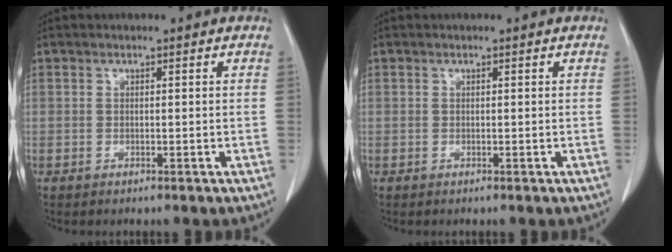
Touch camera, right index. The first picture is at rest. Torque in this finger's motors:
{"motor_torque": [-0.18, 0.14, -0.04, -0.01]}